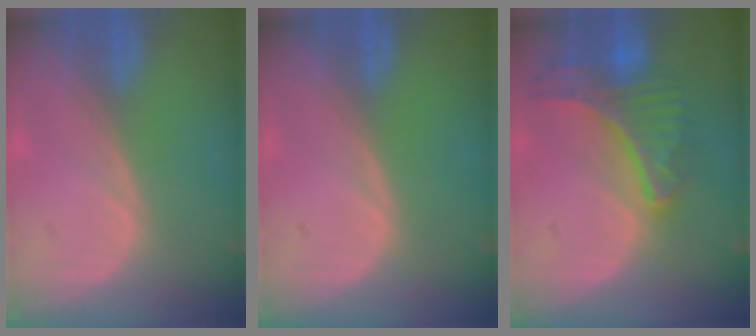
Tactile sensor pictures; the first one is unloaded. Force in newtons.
{"total": 0.0}
{"total": 9.1, "press": 8.0, "slide": 4.3}